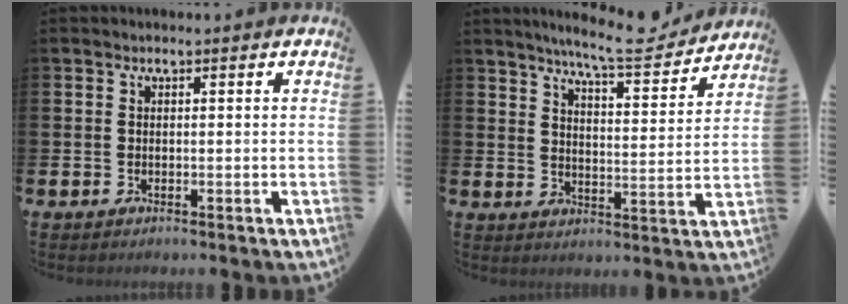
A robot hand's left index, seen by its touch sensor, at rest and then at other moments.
{"total": 7.8, "force": [7.3, 0.4, 2.6], "torque": [-0.062, -0.041, 0.126]}